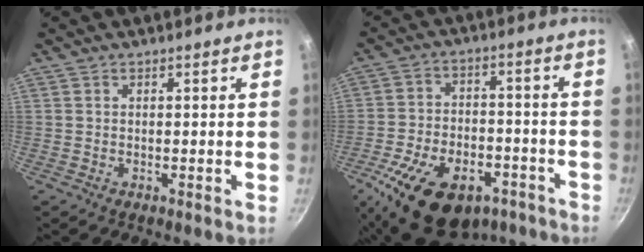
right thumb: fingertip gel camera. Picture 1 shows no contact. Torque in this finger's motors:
{"motor_torque": [0.21, 0.85, 1.29, -1.48, 0.36]}